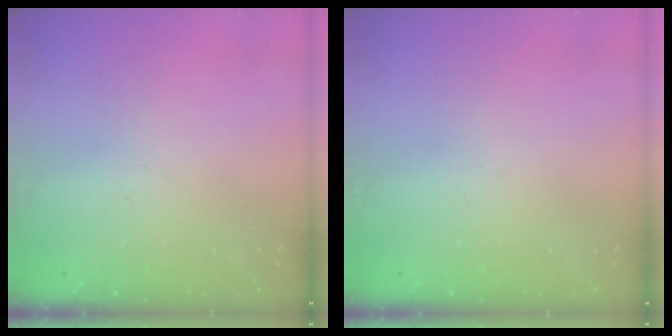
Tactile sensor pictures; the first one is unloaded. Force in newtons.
{"total": 0.0}